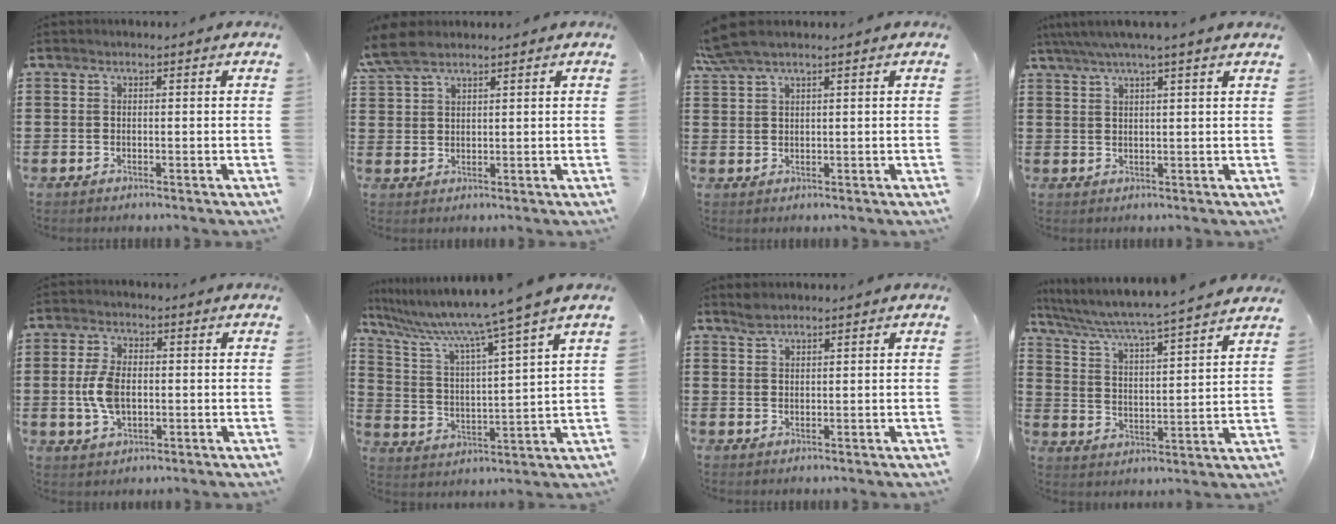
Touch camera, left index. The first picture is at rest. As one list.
[{"total": 5.2, "force": [3.9, 1.8, 3.0], "torque": [-0.075, 0.002, 0.071]}, {"total": 4.0, "force": [2.8, 0.5, 2.8], "torque": [-0.061, 0.005, 0.052]}, {"total": 3.2, "force": [2.4, -0.3, 2.1], "torque": [-0.047, 0.001, 0.042]}, {"total": 6.1, "force": [0.0, 3.4, 5.1], "torque": [-0.125, -0.001, -0.008]}, {"total": 8.7, "force": [7.1, -1.1, 4.9], "torque": [-0.127, -0.052, 0.108]}, {"total": 1.8, "force": [1.6, 0.4, 0.7], "torque": [-0.016, 0.001, 0.030]}, {"total": 4.7, "force": [4.3, -0.8, 1.7], "torque": [-0.056, -0.041, 0.063]}]